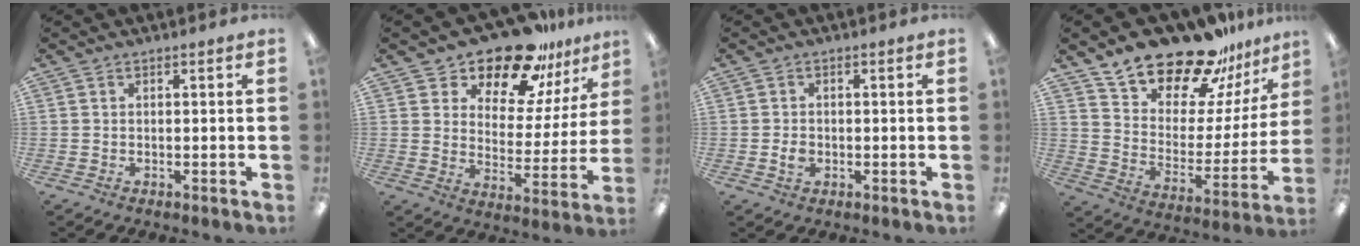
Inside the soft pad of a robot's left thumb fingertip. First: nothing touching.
{"total": 17.5, "force": [14.9, 6.4, 6.5], "torque": [-0.110, -0.118, 0.260]}
{"total": 2.3, "force": [-0.5, 1.8, 1.4], "torque": [-0.023, 0.003, -0.008]}
{"total": 20.1, "force": [17.7, 7.1, 6.4], "torque": [-0.114, -0.142, 0.311]}